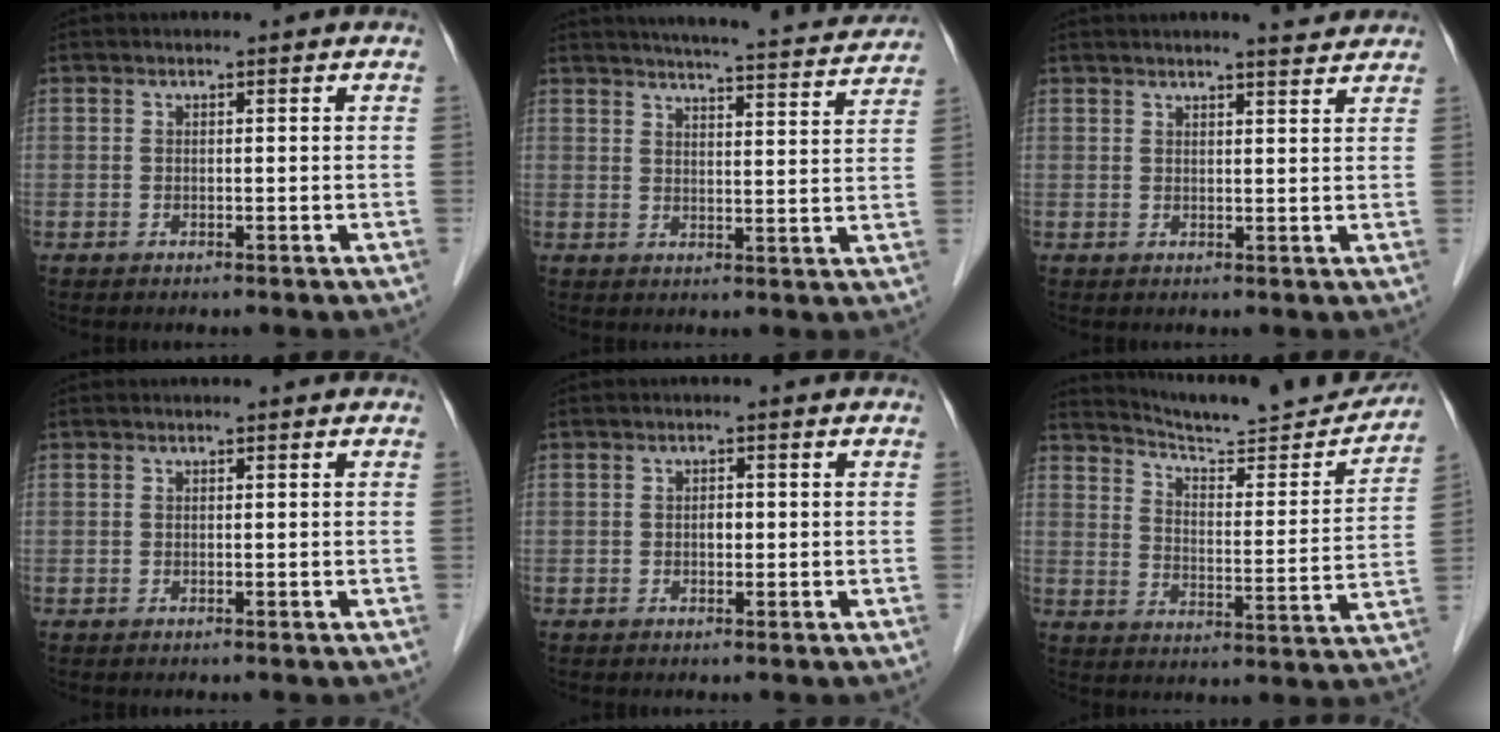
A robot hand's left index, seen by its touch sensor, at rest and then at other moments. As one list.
[{"total": 17.9, "force": [16.9, 1.2, 6.0], "torque": [-0.087, -0.018, 0.204]}, {"total": 4.3, "force": [4.0, 0.2, 1.5], "torque": [-0.026, 0.006, 0.046]}, {"total": 0.0}, {"total": 1.2, "force": [-0.2, 0.7, 0.9], "torque": [-0.014, 0.002, -0.004]}, {"total": 18.0, "force": [17.4, 0.8, 4.7], "torque": [-0.073, -0.051, 0.238]}]